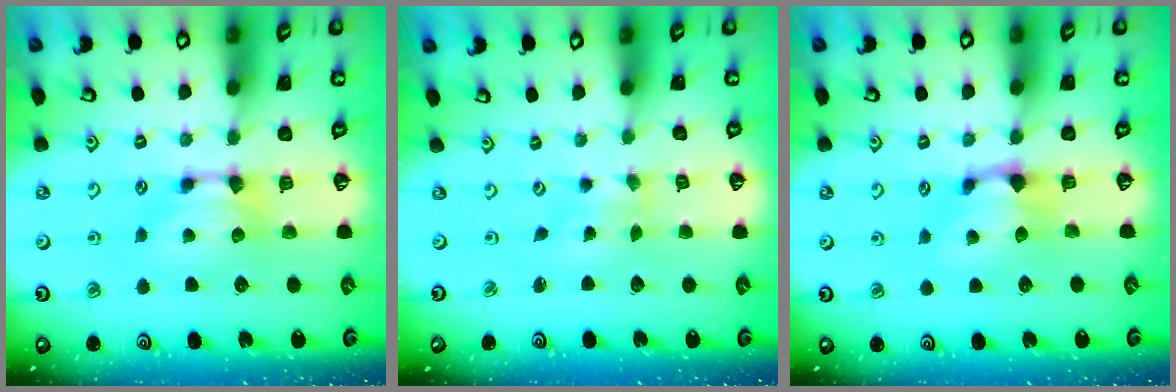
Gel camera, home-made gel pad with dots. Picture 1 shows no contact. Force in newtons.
{"total": 3.3, "press": 3.2, "slide": 0.9}
{"total": 0.8, "press": 0.0, "slide": 0.8}